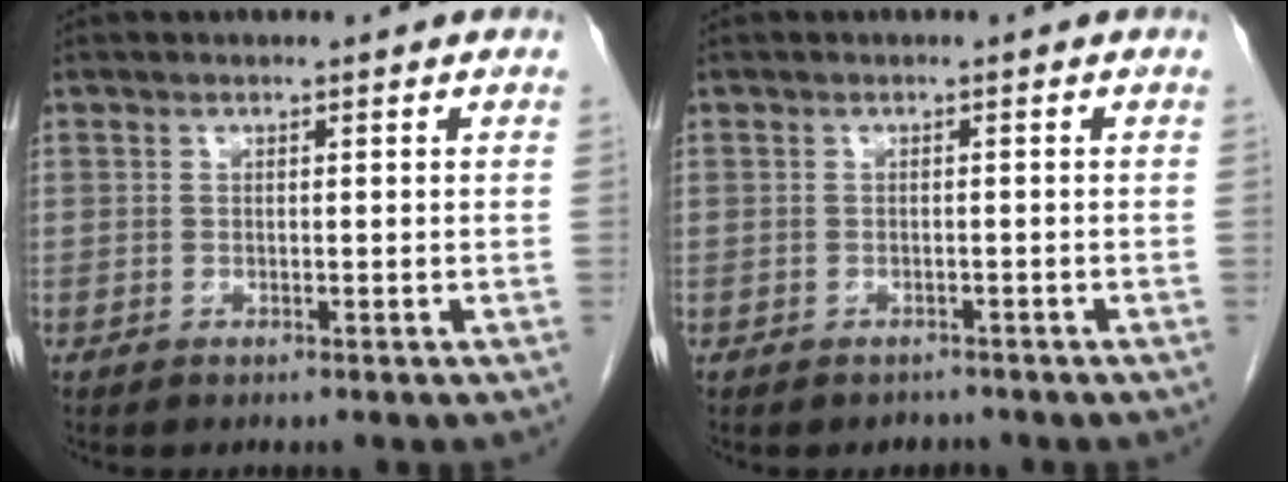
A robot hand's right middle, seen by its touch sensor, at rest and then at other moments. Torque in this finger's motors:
{"motor_torque": [0.34, -0.20, -0.13, -0.01]}